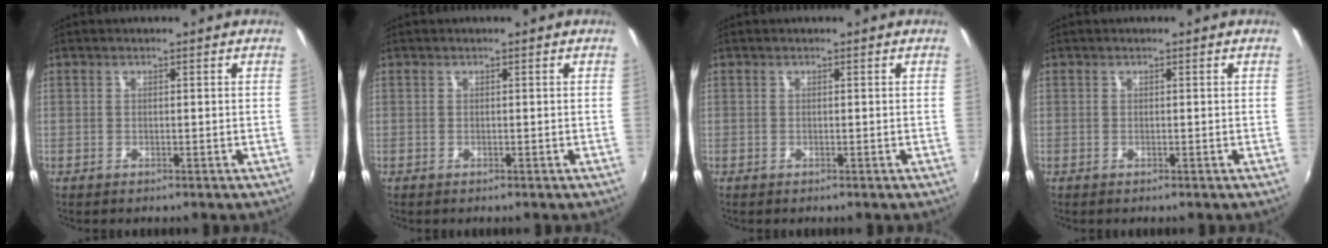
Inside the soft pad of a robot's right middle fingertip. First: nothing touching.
{"total": 0.0}
{"total": 0.0}
{"total": 0.0}